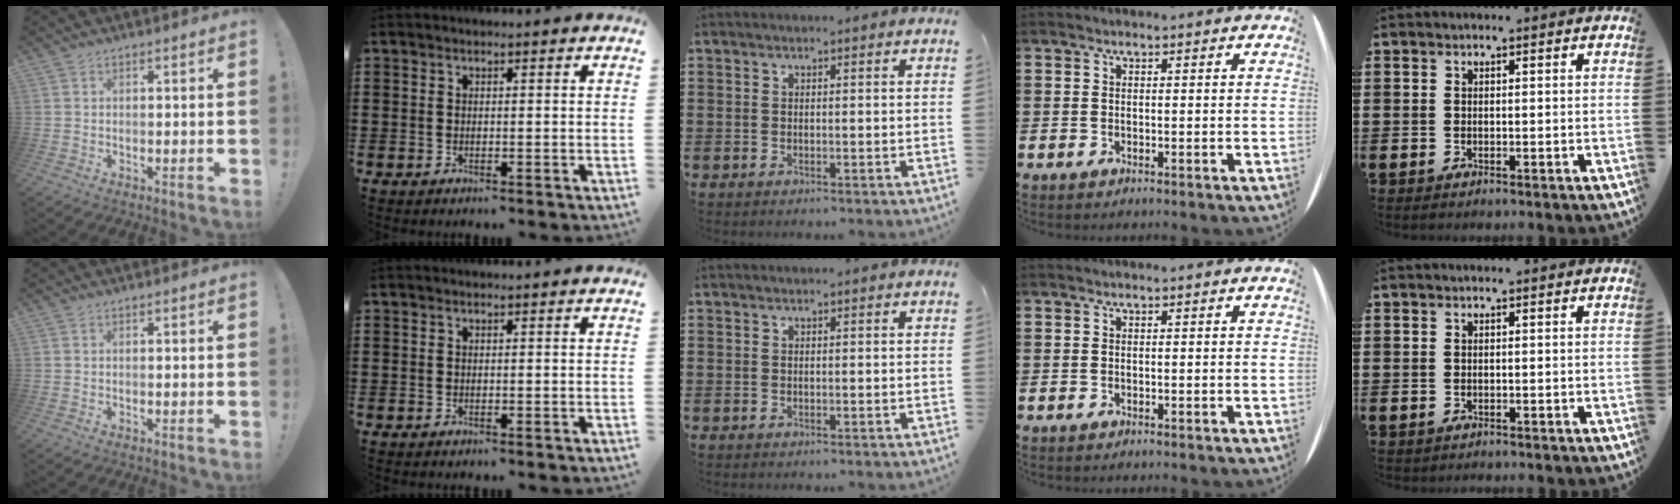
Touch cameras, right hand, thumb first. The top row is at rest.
{}